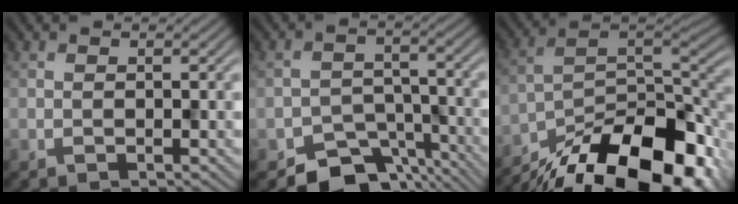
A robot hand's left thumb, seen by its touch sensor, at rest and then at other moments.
{"total": 7.1, "force": [-5.2, 4.2, 2.4], "torque": [-0.028, -0.009, -0.085]}
{"total": 18.2, "force": [-13.1, 7.0, 10.6], "torque": [-0.202, -0.028, -0.206]}